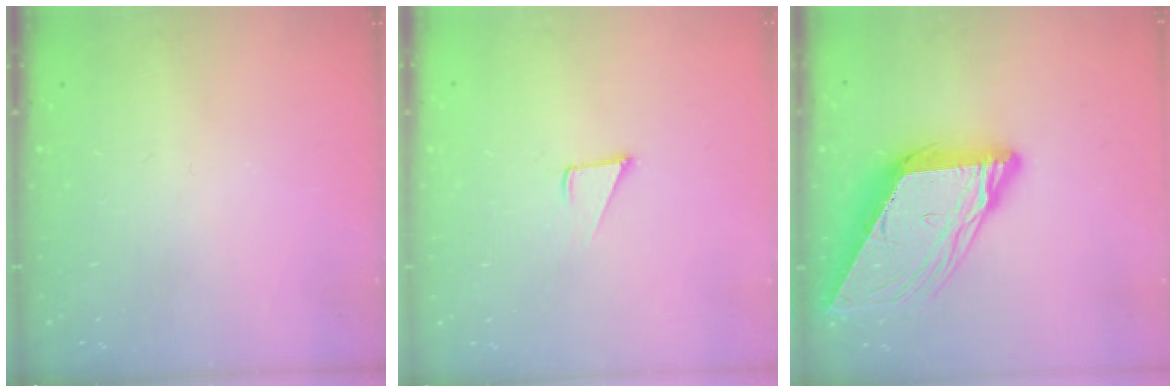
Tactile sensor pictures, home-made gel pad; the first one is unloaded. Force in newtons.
{"total": 3.2, "press": 3.2, "slide": 0.1}
{"total": 14.2, "press": 14.1, "slide": 1.5}